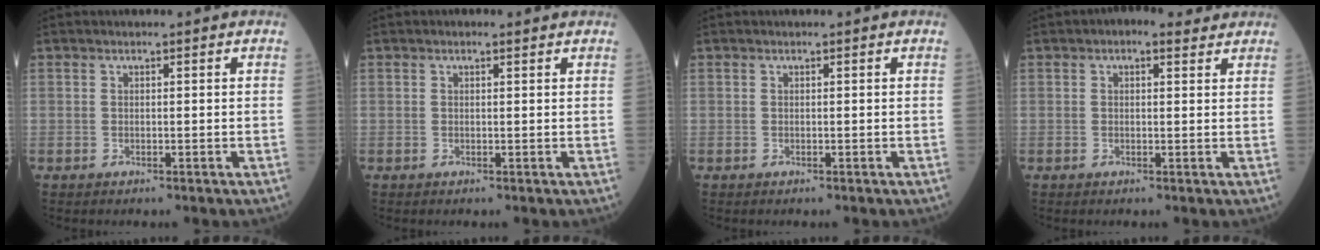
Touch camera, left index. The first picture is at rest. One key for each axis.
{"total": 0.7, "fx": 0.5, "fy": 0.2, "fz": 0.4, "tx": -0.014, "ty": 0.002, "tz": 0.005}
{"total": 0.0}
{"total": 3.1, "fx": 2.0, "fy": 1.5, "fz": 1.8, "tx": -0.032, "ty": 0.023, "tz": 0.027}